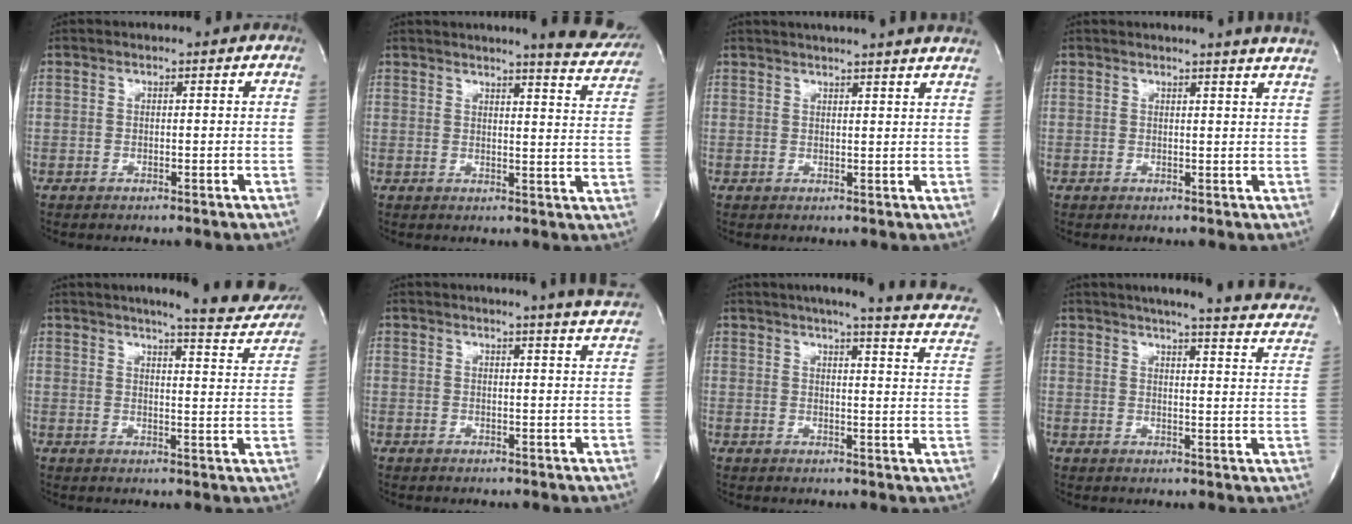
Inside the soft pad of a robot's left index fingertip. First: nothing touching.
{"total": 10.8, "force": [10.0, 0.6, 4.1], "torque": [-0.038, -0.049, 0.095]}
{"total": 14.6, "force": [13.5, -0.3, 5.7], "torque": [-0.094, -0.005, 0.158]}
{"total": 7.0, "force": [6.4, -1.2, 2.4], "torque": [-0.029, -0.028, 0.049]}
{"total": 15.1, "force": [13.6, 1.2, 6.5], "torque": [-0.077, -0.050, 0.150]}
{"total": 9.2, "force": [8.5, -1.3, 3.3], "torque": [-0.045, -0.037, 0.078]}
{"total": 16.1, "force": [12.3, 1.4, 10.2], "torque": [-0.139, -0.017, 0.127]}
{"total": 21.2, "force": [17.7, 2.2, 11.5], "torque": [-0.156, -0.026, 0.191]}